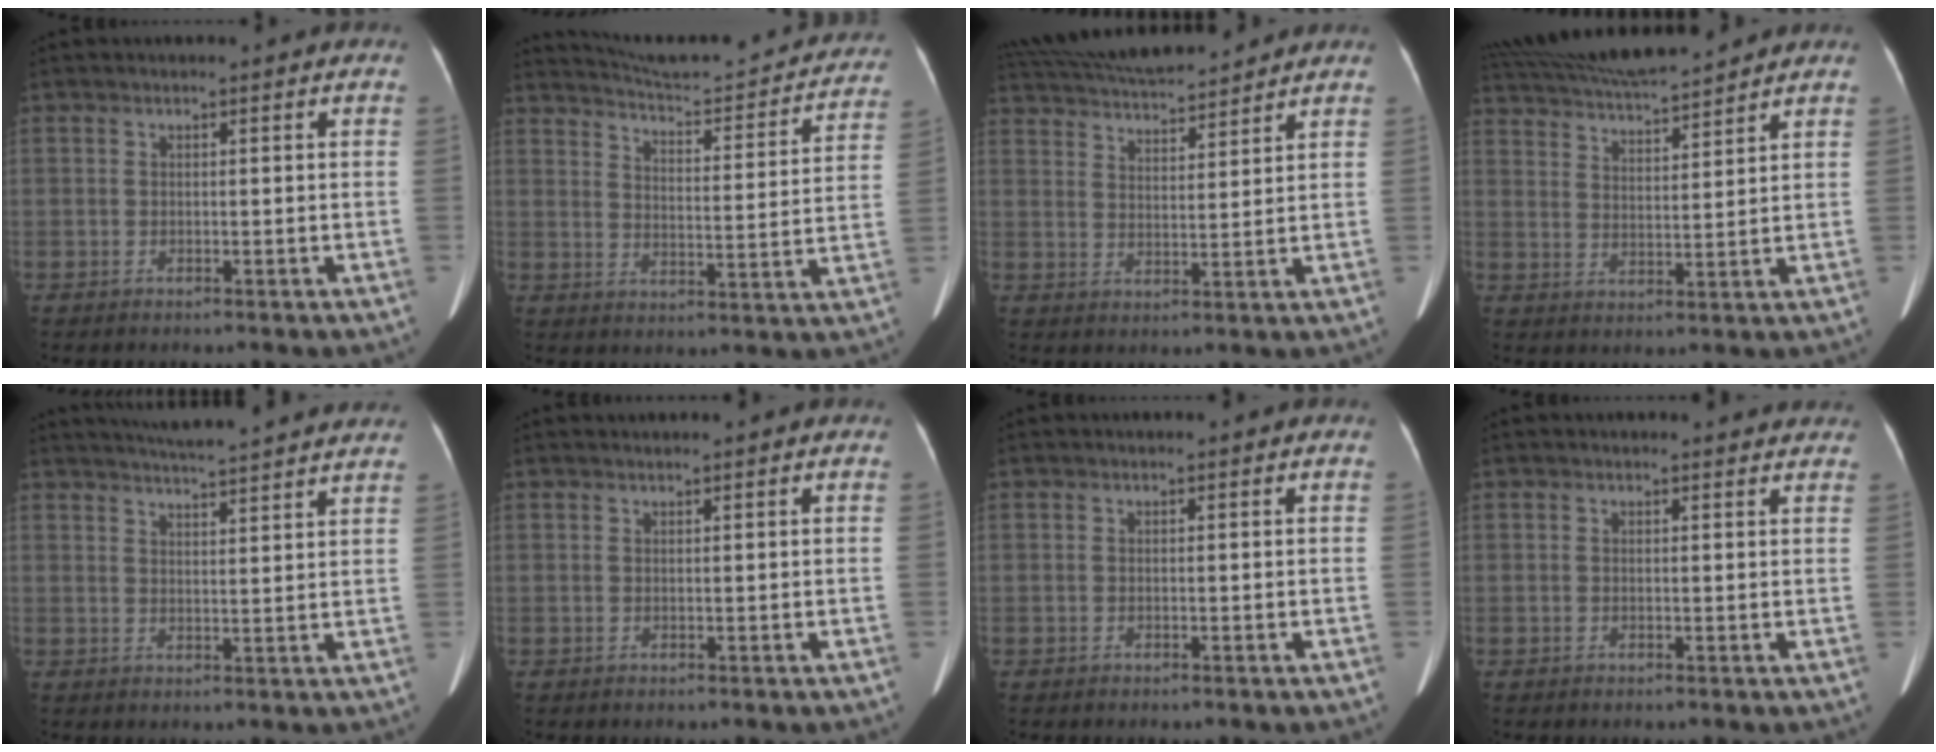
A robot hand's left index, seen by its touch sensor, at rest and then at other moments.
{"total": 21.6, "force": [20.3, 2.5, 6.8], "torque": [-0.092, -0.040, 0.255]}
{"total": 14.4, "force": [13.2, 1.8, 5.3], "torque": [-0.108, 0.029, 0.218]}
{"total": 13.5, "force": [12.4, 0.8, 5.3], "torque": [-0.112, 0.019, 0.210]}
{"total": 14.2, "force": [13.0, 0.0, 5.6], "torque": [-0.095, 0.010, 0.167]}
{"total": 0.8, "force": [0.7, -0.2, 0.3], "torque": [-0.010, 0.009, 0.019]}
{"total": 0.0}
{"total": 3.1, "force": [3.0, 0.6, 0.4], "torque": [-0.011, -0.003, 0.019]}